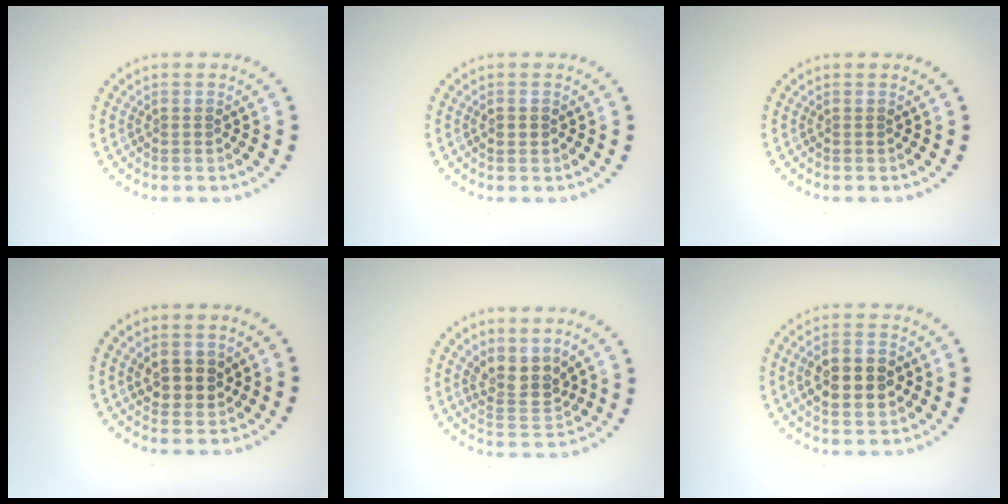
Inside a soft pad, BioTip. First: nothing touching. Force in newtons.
{"total": 1.2, "press": 1.2, "slide": 0.1}
{"total": 0.0}
{"total": 2.8, "press": 2.7, "slide": 0.7}
{"total": 3.2, "press": 2.6, "slide": 1.8}
{"total": 5.3, "press": 5.3, "slide": 0.2}